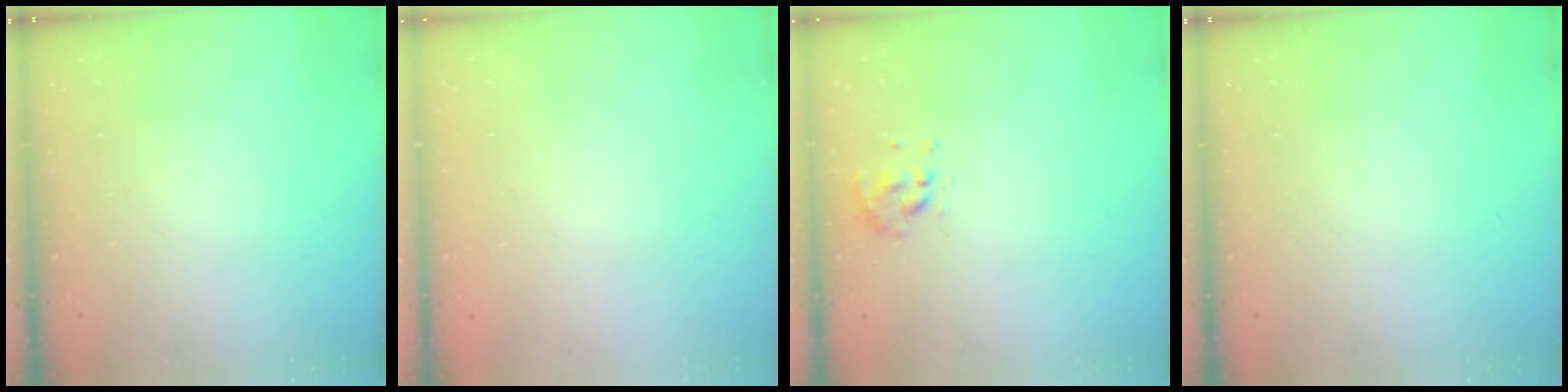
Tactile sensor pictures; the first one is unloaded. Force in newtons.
{"total": 1.8, "press": 1.8, "slide": 0.2}
{"total": 0.0}
{"total": 0.0}